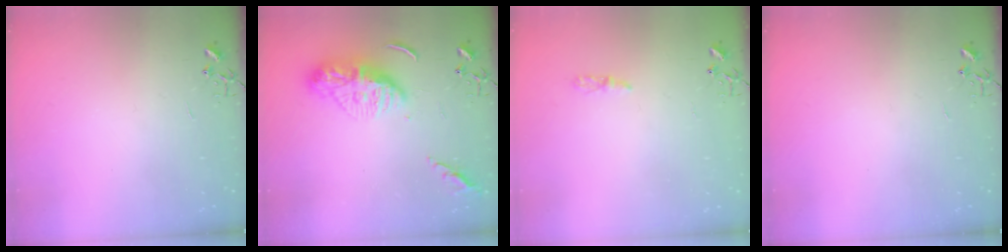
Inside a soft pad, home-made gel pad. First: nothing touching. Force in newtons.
{"total": 13.3, "press": 13.2, "slide": 1.3}
{"total": 3.2, "press": 3.2, "slide": 0.4}
{"total": 0.0}